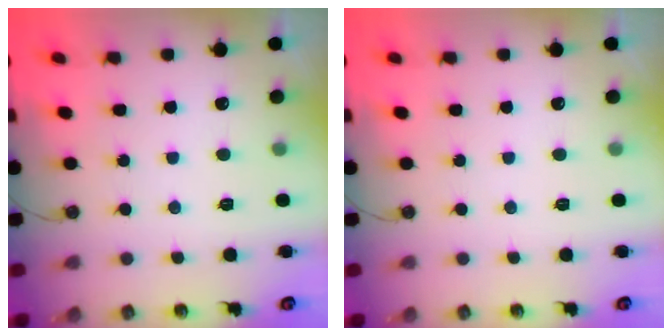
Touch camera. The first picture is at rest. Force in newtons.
{"total": 0.0}